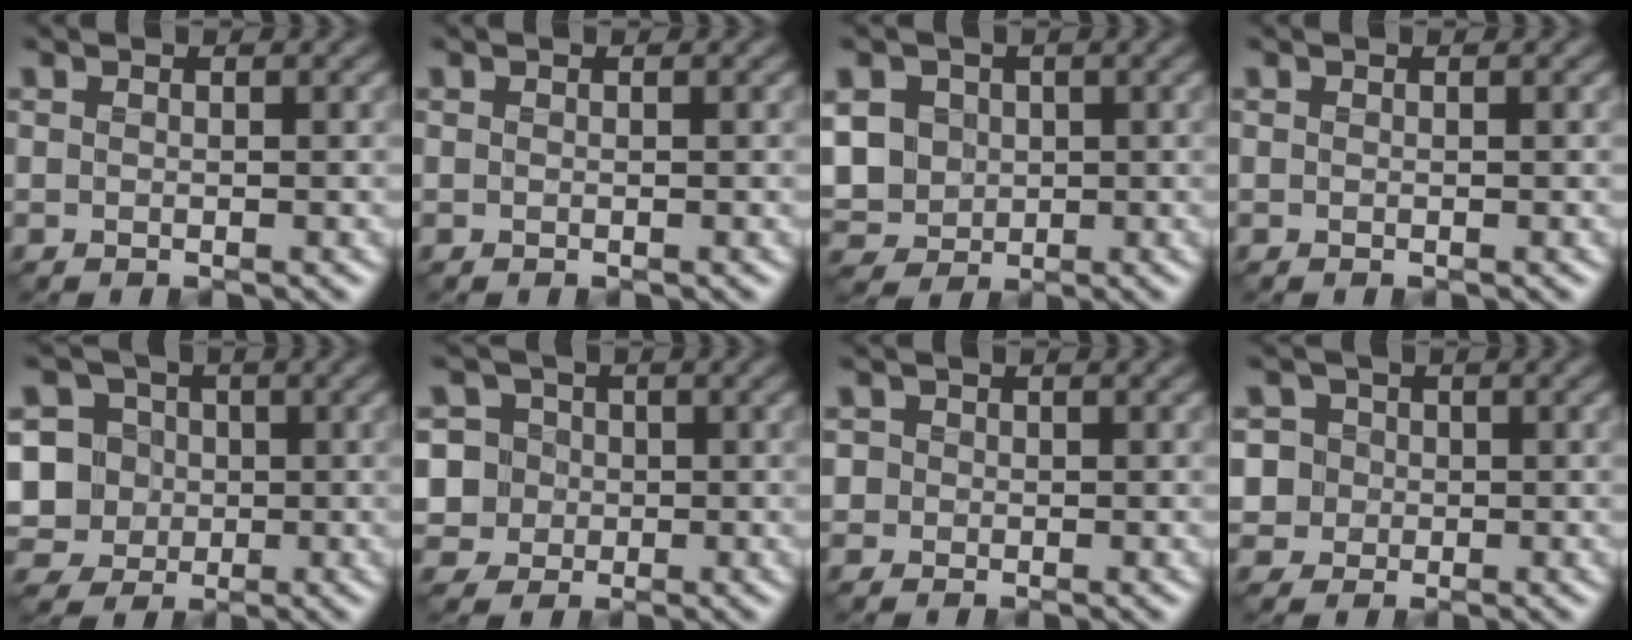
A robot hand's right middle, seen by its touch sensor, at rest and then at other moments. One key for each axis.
{"total": 0.0}
{"total": 6.7, "fx": 0.6, "fy": 5.7, "fz": 3.5, "tx": -0.094, "ty": 0.017, "tz": 0.004}
{"total": 0.0}
{"total": 8.7, "fx": -0.6, "fy": 7.9, "fz": 3.6, "tx": -0.085, "ty": 0.029, "tz": -0.043}
{"total": 6.5, "fx": -0.1, "fy": 6.2, "fz": 2.0, "tx": -0.040, "ty": 0.028, "tz": -0.016}
{"total": 1.0, "fx": -0.1, "fy": 0.9, "fz": -0.2, "tx": 0.005, "ty": -0.002, "tz": 0.001}
{"total": 4.4, "fx": 0.4, "fy": 4.3, "fz": 1.1, "tx": -0.027, "ty": 0.026, "tz": 0.004}